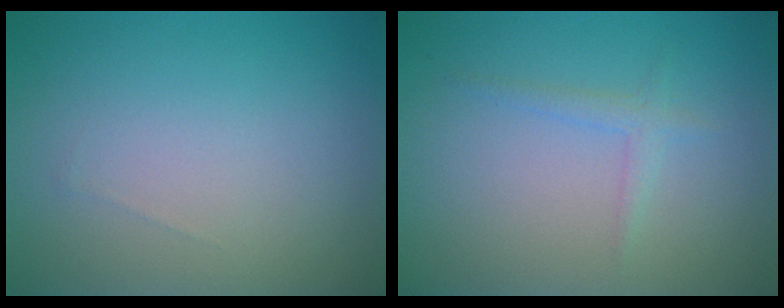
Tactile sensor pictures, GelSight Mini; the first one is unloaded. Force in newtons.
{"total": 1.2, "press": 1.2, "slide": 0.1}